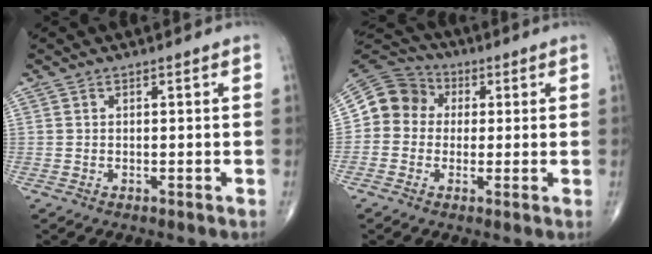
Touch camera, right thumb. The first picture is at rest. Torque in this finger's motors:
{"motor_torque": [-0.24, 0.25, 0.04, -0.04, 0.02]}